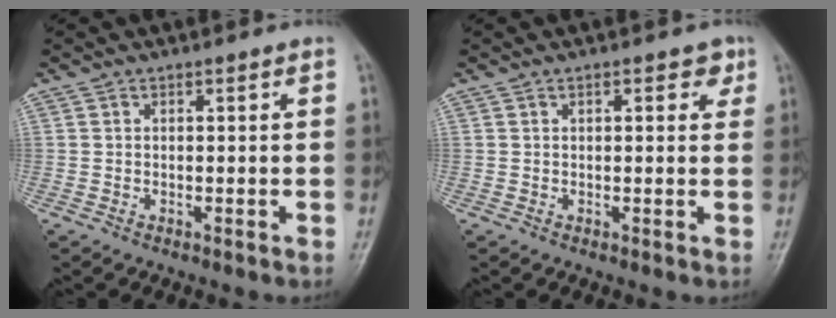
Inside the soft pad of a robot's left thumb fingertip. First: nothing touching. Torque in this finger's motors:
{"motor_torque": [-0.11, -0.02, -0.23, 0.06, 0.07]}